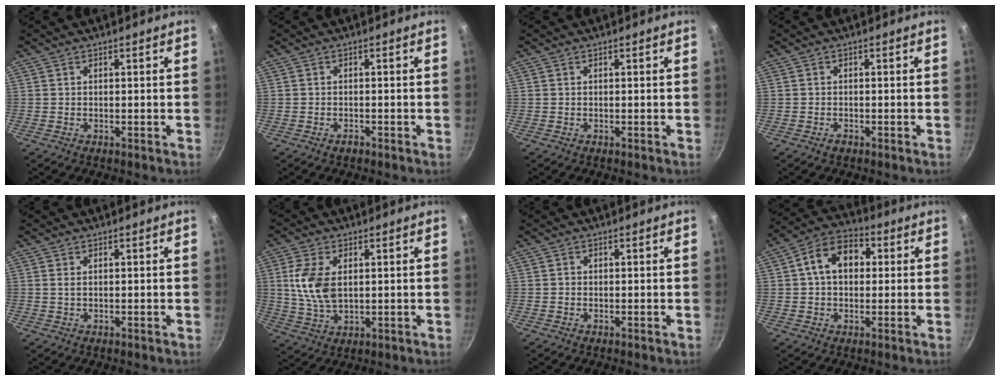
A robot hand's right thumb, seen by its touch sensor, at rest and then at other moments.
{"total": 1.1, "force": [-0.8, 0.6, 0.4], "torque": [-0.007, 0.009, -0.014]}
{"total": 0.0}
{"total": 1.1, "force": [-0.7, 0.6, 0.5], "torque": [-0.008, 0.006, -0.014]}
{"total": 1.0, "force": [0.3, 0.5, 0.8], "torque": [-0.016, 0.000, 0.005]}
{"total": 9.5, "force": [1.7, 5.6, 7.5], "torque": [-0.148, -0.011, 0.036]}
{"total": 0.5, "force": [0.0, 0.5, 0.1], "torque": [0.003, 0.002, -0.001]}
{"total": 11.0, "force": [2.0, 7.8, 7.5], "torque": [-0.091, 0.026, 0.013]}